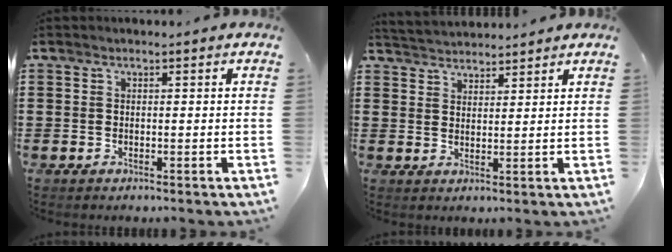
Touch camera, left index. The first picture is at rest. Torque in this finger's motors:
{"motor_torque": [0.02, 0.01, 0.02, 0.01]}